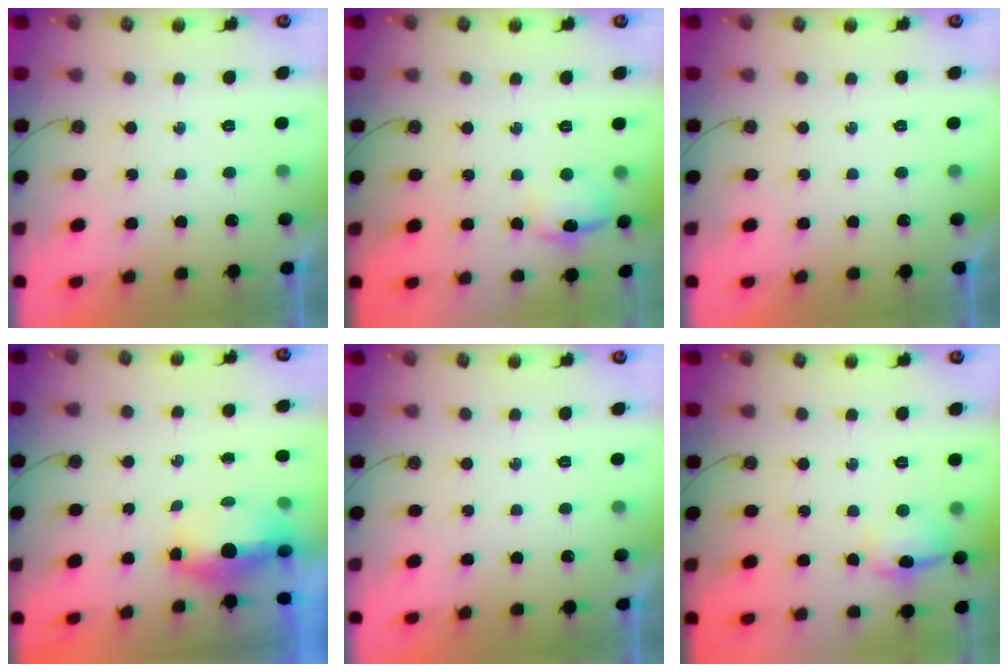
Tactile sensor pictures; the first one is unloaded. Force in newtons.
{"total": 10.3, "press": 10.3, "slide": 0.8}
{"total": 0.0}
{"total": 4.7, "press": 4.5, "slide": 1.2}
{"total": 0.0}
{"total": 10.7, "press": 10.7, "slide": 0.8}